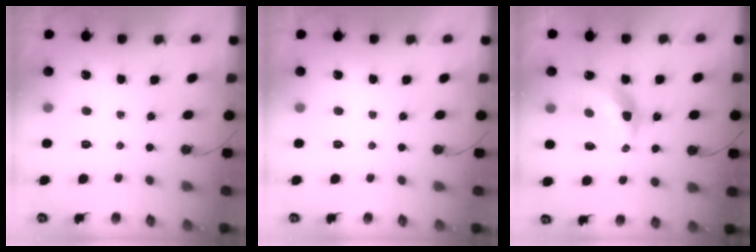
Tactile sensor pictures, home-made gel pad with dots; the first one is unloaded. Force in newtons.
{"total": 0.0}
{"total": 12.3, "press": 12.3, "slide": 1.0}